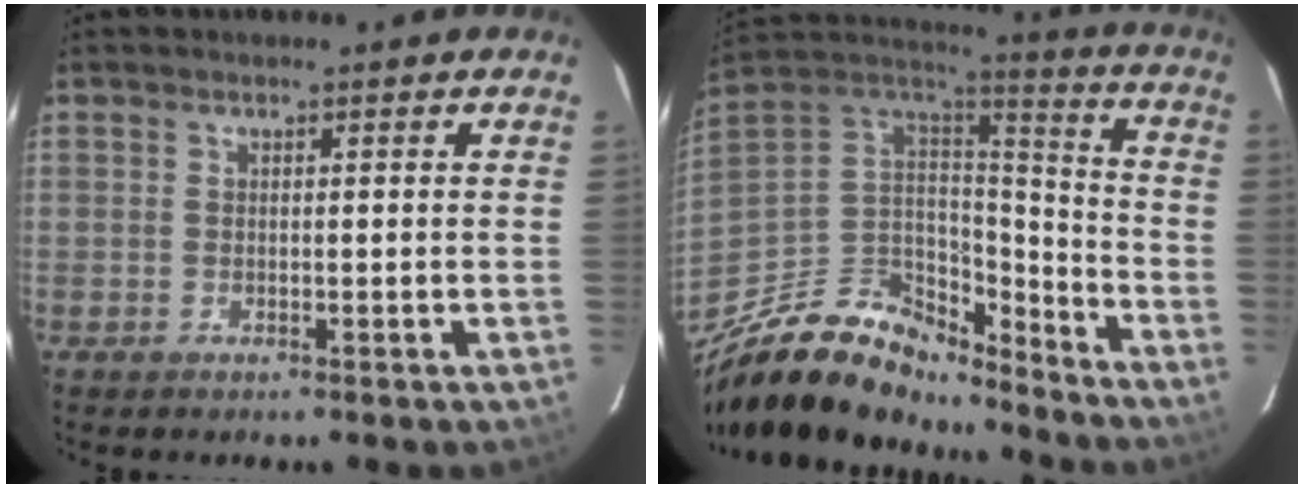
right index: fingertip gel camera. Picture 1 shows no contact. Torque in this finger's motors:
{"motor_torque": [1.09, -1.04, 0.46, 0.12]}